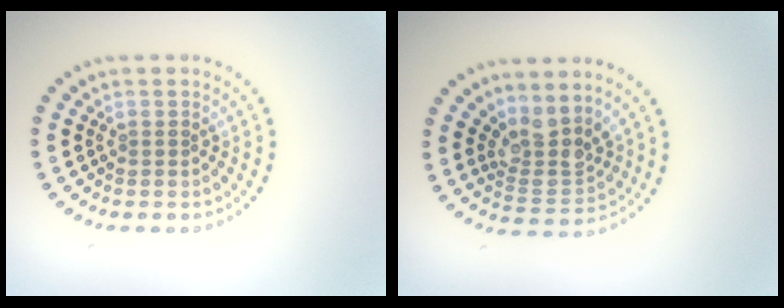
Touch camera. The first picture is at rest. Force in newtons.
{"total": 3.6, "press": 2.7, "slide": 2.3}